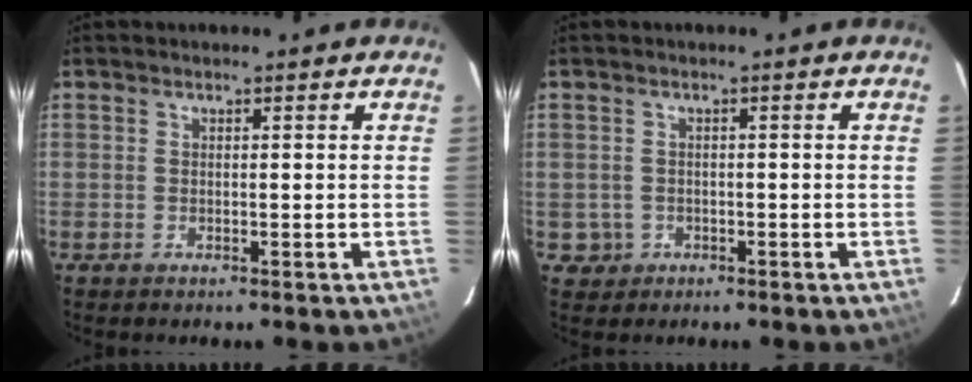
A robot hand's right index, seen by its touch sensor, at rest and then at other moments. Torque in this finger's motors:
{"motor_torque": [-0.04, 0.10, -0.51, -0.20]}